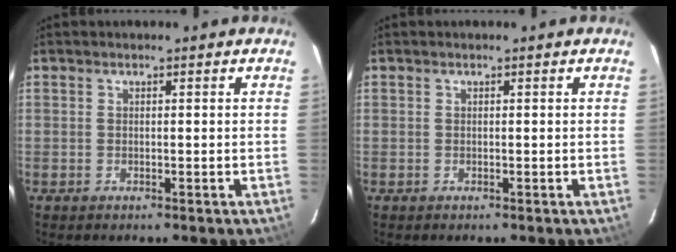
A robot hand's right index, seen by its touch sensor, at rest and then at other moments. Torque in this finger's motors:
{"motor_torque": [0.00, 0.00, 0.00, 0.00]}